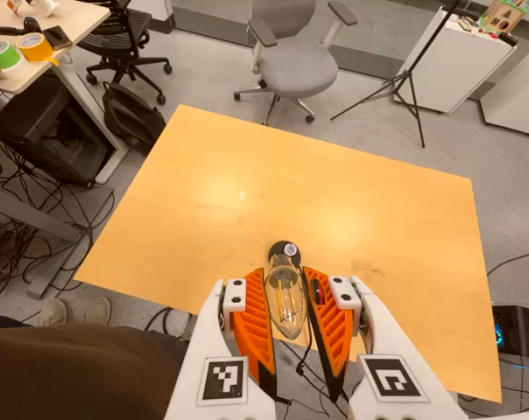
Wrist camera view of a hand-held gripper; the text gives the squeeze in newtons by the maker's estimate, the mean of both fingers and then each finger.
{"total": 12.6, "left": 12.7, "right": 12.5}